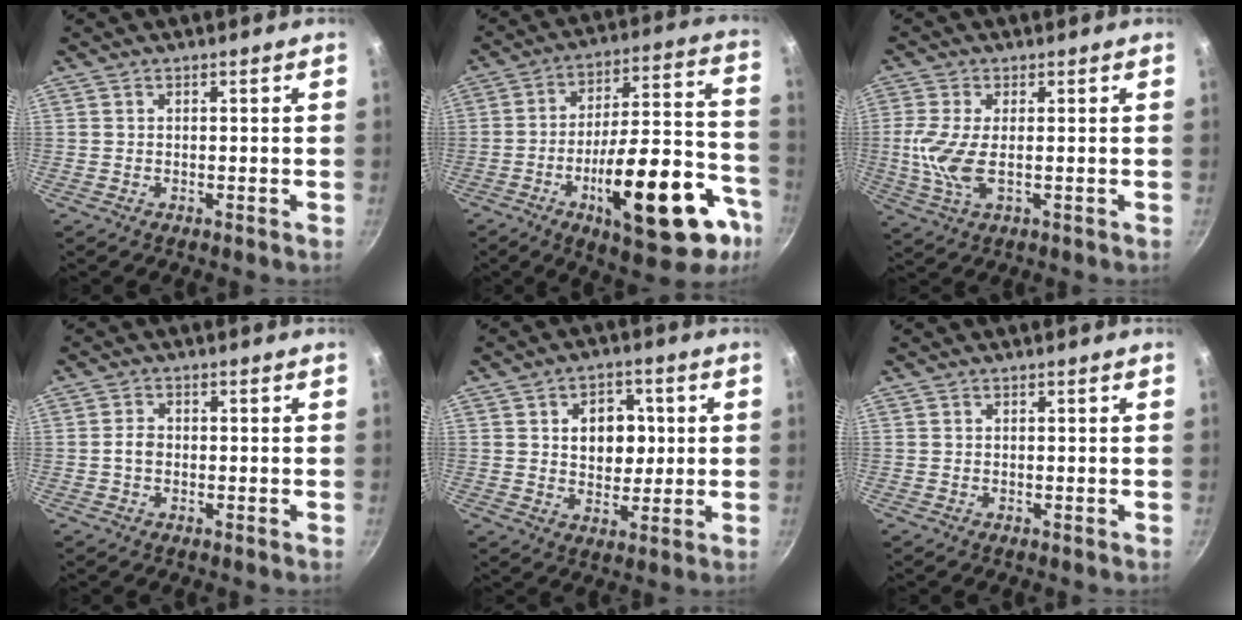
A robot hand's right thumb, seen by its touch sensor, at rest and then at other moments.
{"total": 26.0, "force": [-10.9, 9.7, 21.5], "torque": [-0.272, 0.055, -0.154]}
{"total": 7.3, "force": [-0.2, 2.9, 6.6], "torque": [-0.155, -0.004, -0.006]}
{"total": 2.3, "force": [-0.4, 1.7, 1.5], "torque": [-0.025, 0.010, -0.009]}
{"total": 9.2, "force": [1.7, 6.7, 6.0], "torque": [-0.046, -0.003, 0.026]}
{"total": 0.0}